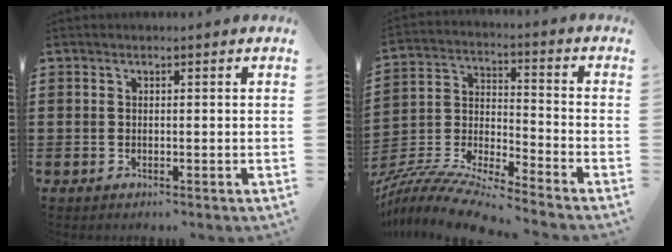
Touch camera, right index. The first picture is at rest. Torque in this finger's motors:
{"motor_torque": [0.85, 1.29, 0.02, 0.03]}